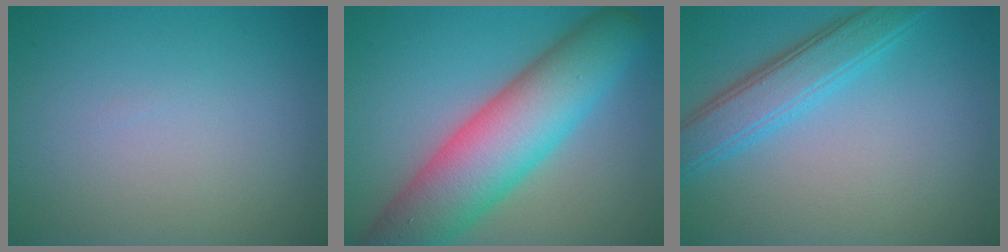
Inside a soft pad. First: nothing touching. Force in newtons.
{"total": 11.0, "press": 11.0, "slide": 0.5}
{"total": 4.4, "press": 4.4, "slide": 0.1}